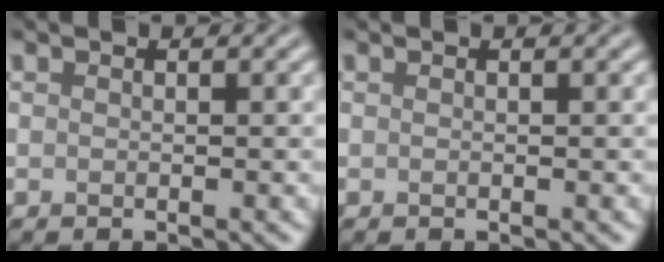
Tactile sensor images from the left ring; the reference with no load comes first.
{"total": 0.0}